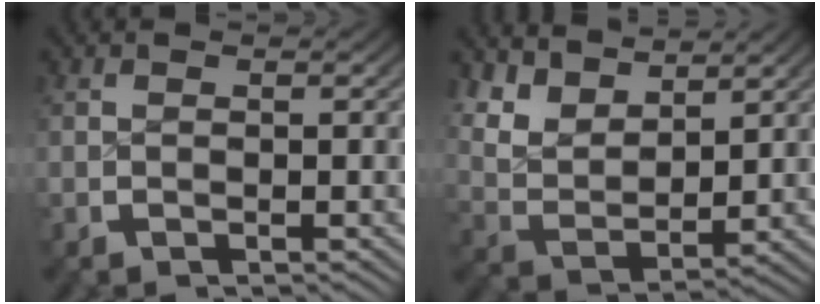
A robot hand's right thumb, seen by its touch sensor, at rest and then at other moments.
{"total": 6.7, "force": [2.7, 4.4, 4.2], "torque": [-0.104, -0.021, 0.060]}